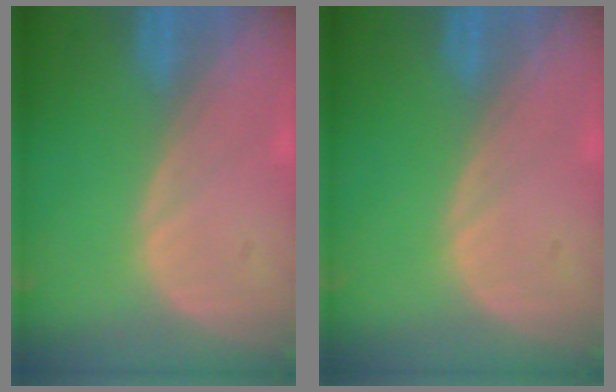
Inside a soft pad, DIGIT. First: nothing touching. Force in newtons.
{"total": 0.0}